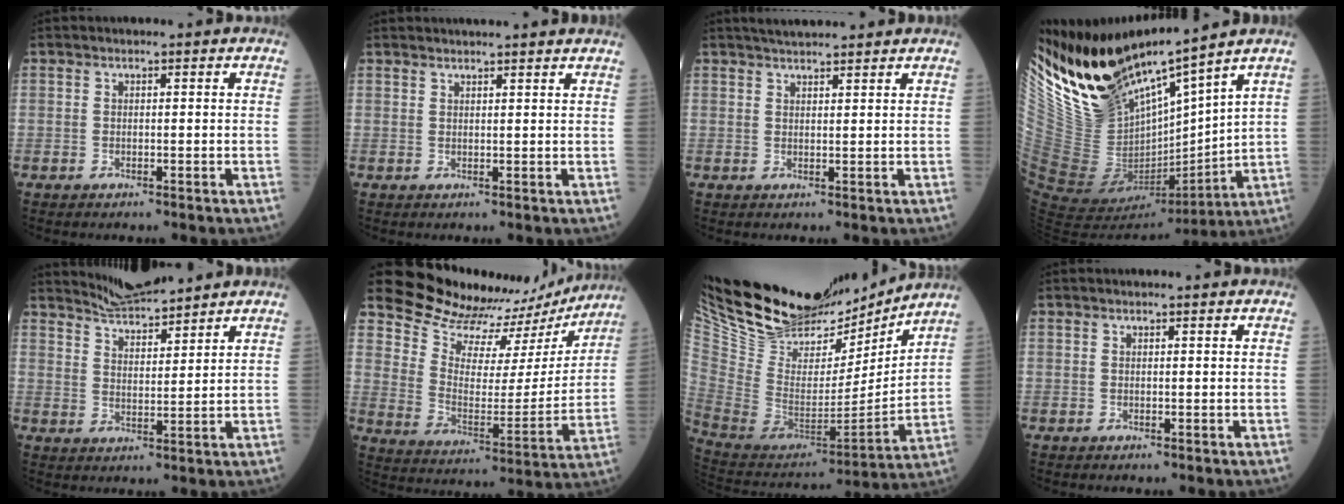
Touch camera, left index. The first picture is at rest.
{"total": 6.4, "force": [6.0, -0.2, 2.1], "torque": [-0.025, 0.023, 0.064]}
{"total": 5.3, "force": [4.8, 0.4, 2.1], "torque": [-0.030, 0.030, 0.076]}
{"total": 16.4, "force": [14.7, 1.7, 7.3], "torque": [-0.136, -0.036, 0.302]}
{"total": 6.1, "force": [6.0, 0.2, 1.0], "torque": [-0.029, 0.009, 0.116]}
{"total": 20.1, "force": [18.9, 5.1, 4.6], "torque": [-0.071, -0.032, 0.262]}
{"total": 25.0, "force": [21.9, 7.1, 9.6], "torque": [-0.179, -0.023, 0.371]}
{"total": 0.0}